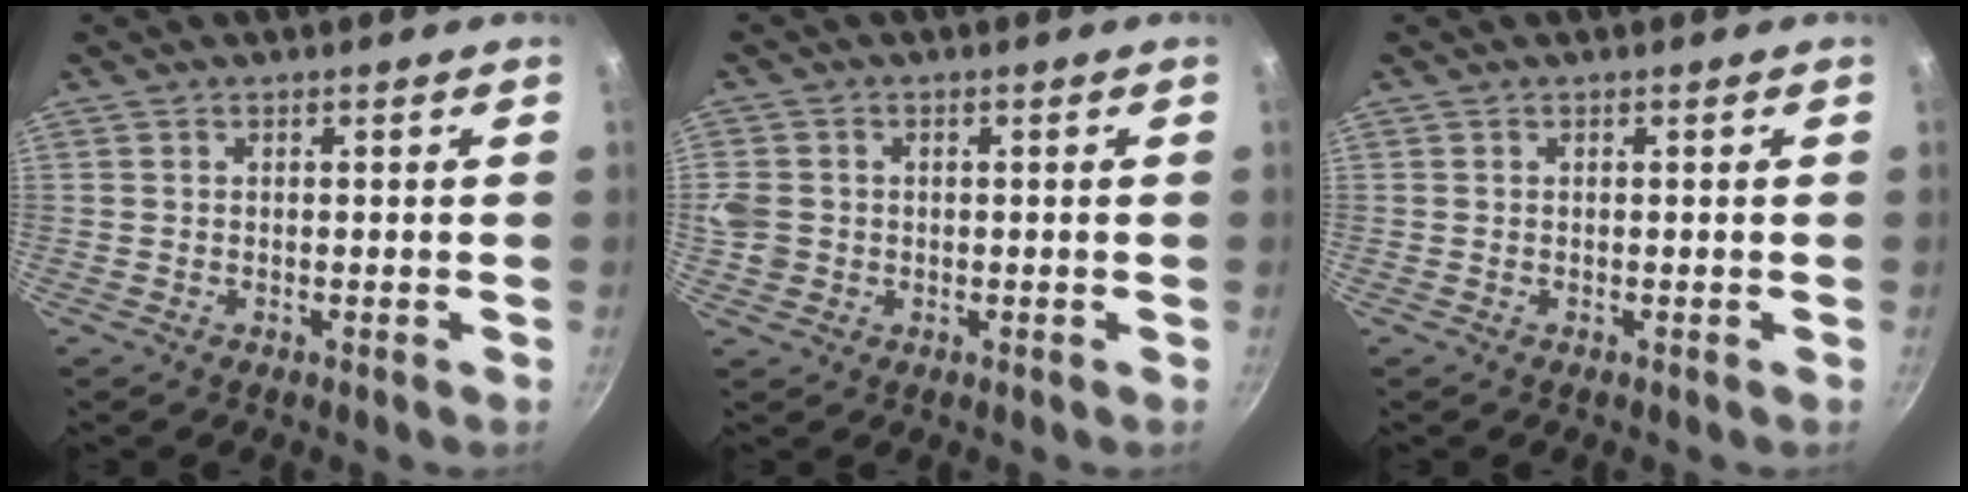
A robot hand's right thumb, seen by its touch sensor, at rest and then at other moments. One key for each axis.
{"total": 4.8, "fx": -0.2, "fy": 4.2, "fz": 2.4, "tx": -0.044, "ty": 0.009, "tz": 0.000}
{"total": 0.0}